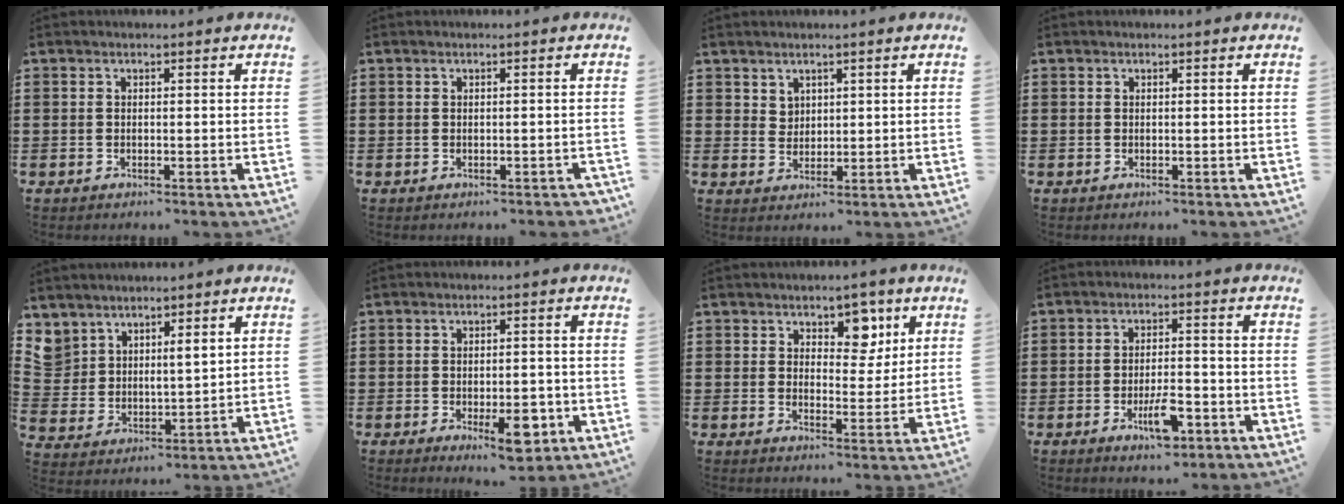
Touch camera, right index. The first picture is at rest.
{"total": 0.0}
{"total": 2.5, "force": [1.8, 1.7, 0.4], "torque": [-0.014, 0.004, 0.036]}
{"total": 0.0}
{"total": 4.8, "force": [4.2, 2.2, -0.2], "torque": [-0.024, -0.019, 0.082]}
{"total": 5.8, "force": [-2.3, 2.2, 4.9], "torque": [-0.072, -0.004, -0.037]}
{"total": 5.7, "force": [3.8, 3.7, 2.3], "torque": [-0.041, -0.003, 0.063]}
{"total": 5.9, "force": [-2.8, 2.1, 4.8], "torque": [-0.088, 0.003, -0.049]}